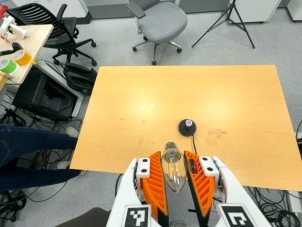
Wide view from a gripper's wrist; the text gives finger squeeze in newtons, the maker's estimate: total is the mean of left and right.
{"total": 10.3, "left": 9.9, "right": 10.7}